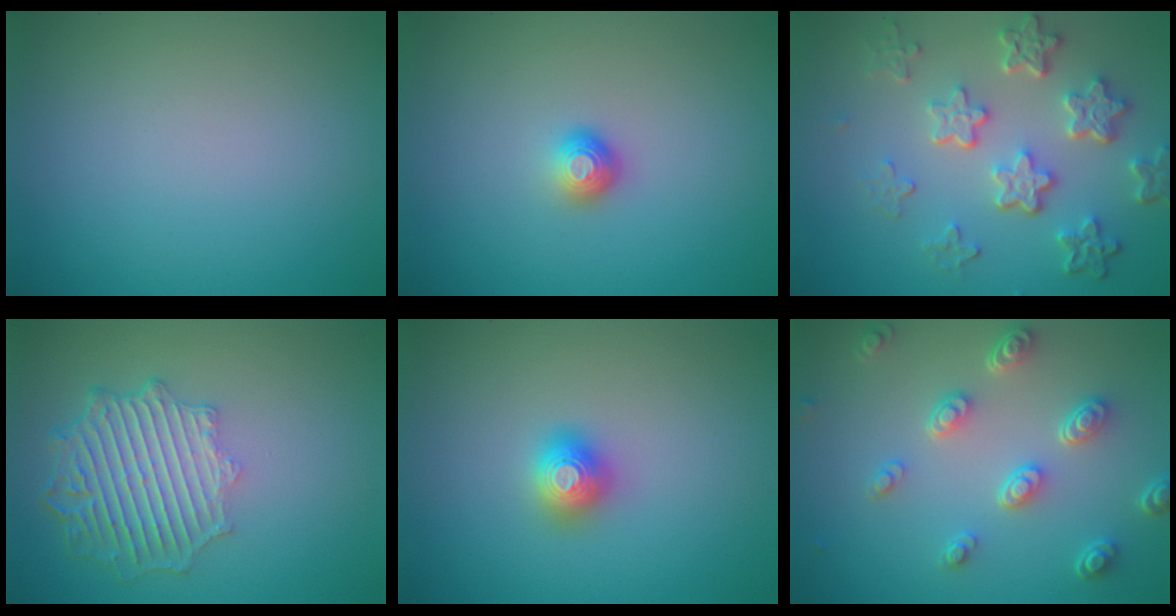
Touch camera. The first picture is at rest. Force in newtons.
{"total": 1.5, "press": 1.1, "slide": 1.0}
{"total": 5.9, "press": 4.4, "slide": 3.9}
{"total": 6.4, "press": 4.9, "slide": 4.0}
{"total": 2.0, "press": 2.0, "slide": 0.1}
{"total": 4.5, "press": 3.4, "slide": 2.9}